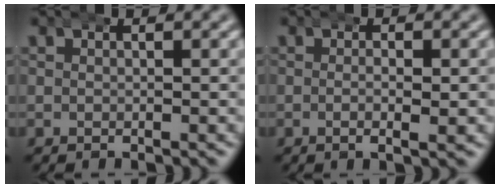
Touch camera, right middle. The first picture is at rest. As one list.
[{"total": 2.2, "force": [-0.7, 0.3, 2.1], "torque": [-0.033, 0.001, -0.016]}]